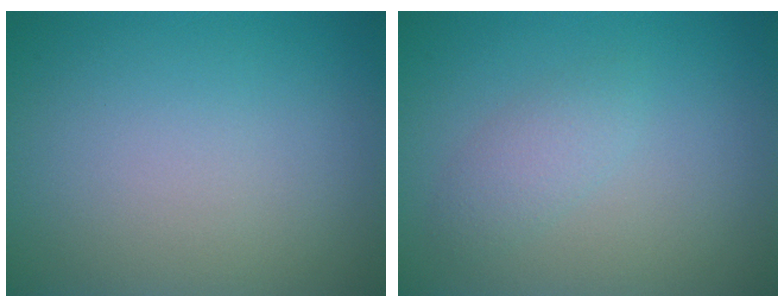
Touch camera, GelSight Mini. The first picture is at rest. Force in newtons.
{"total": 1.8, "press": 1.8, "slide": 0.1}